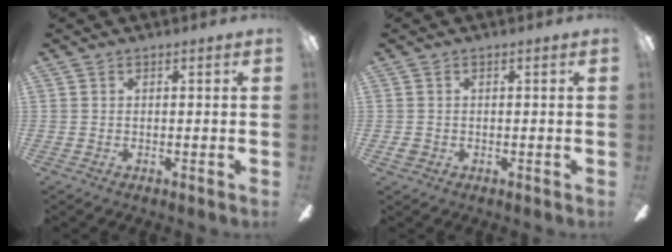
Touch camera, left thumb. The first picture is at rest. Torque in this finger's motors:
{"motor_torque": [-0.19, 0.40, 0.27, -0.17, 0.00]}